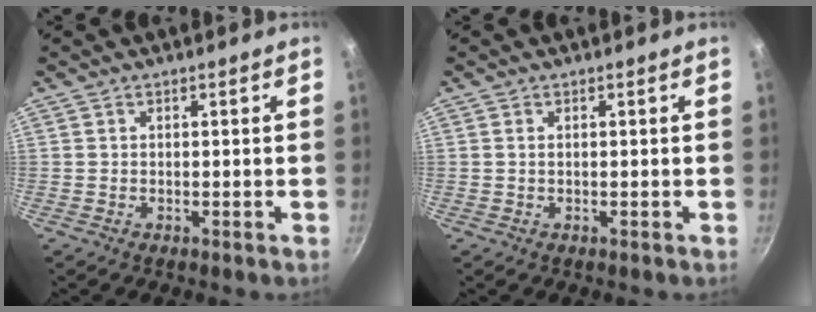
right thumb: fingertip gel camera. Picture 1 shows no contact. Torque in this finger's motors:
{"motor_torque": [-0.34, 0.04, -0.26, 0.19, 0.00]}